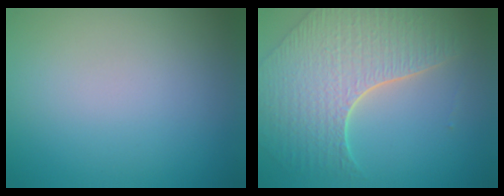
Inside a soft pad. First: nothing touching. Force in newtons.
{"total": 8.2, "press": 5.9, "slide": 5.7}